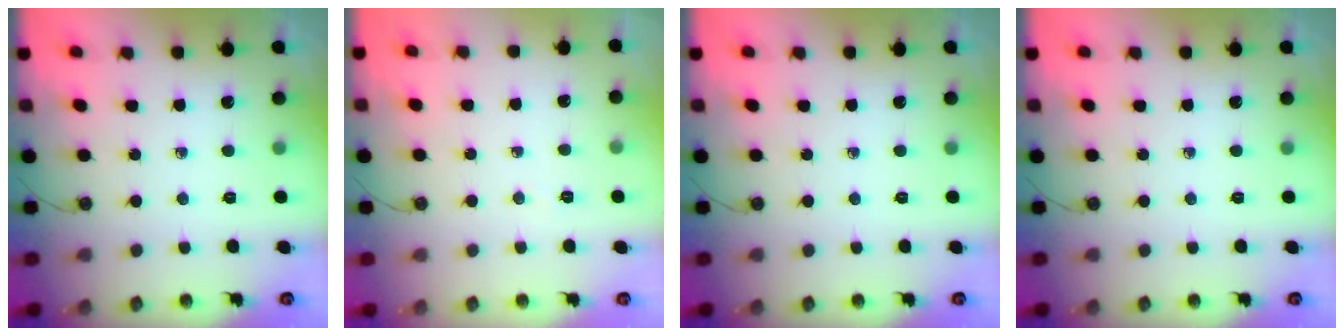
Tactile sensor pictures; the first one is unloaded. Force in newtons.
{"total": 3.4, "press": 2.1, "slide": 2.6}
{"total": 0.0}
{"total": 0.0}